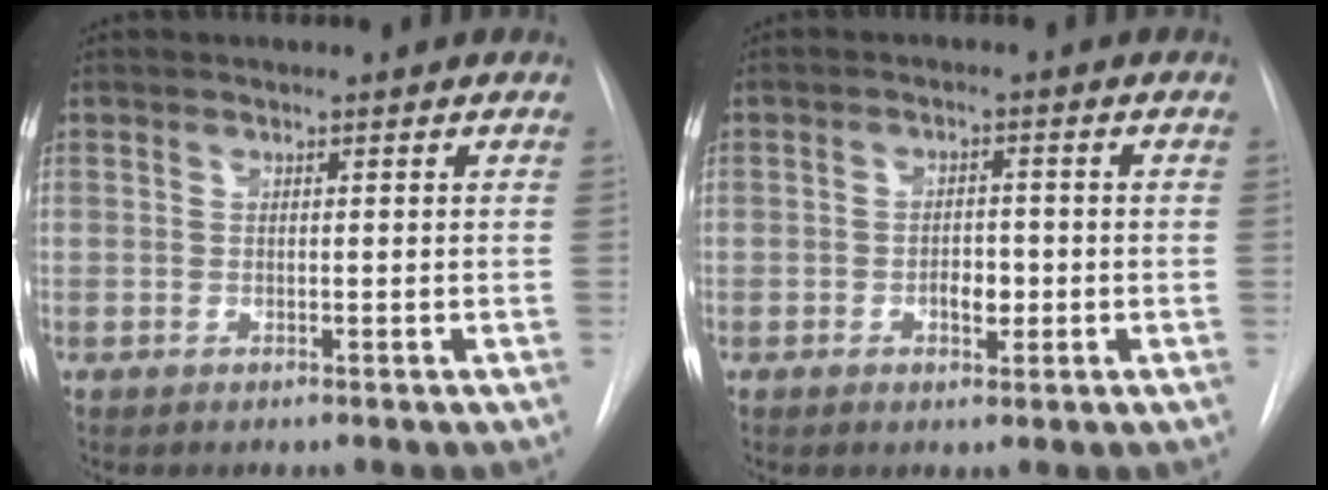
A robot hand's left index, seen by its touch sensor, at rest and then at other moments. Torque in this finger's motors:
{"motor_torque": [0.19, 0.04, 0.04, 0.01]}